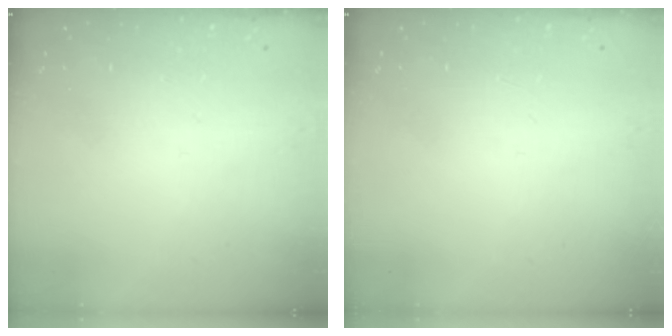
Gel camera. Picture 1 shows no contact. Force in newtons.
{"total": 0.0}